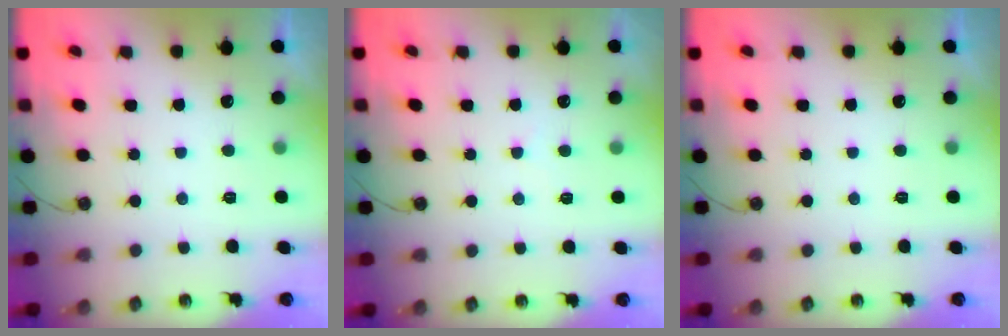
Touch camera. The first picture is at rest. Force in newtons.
{"total": 3.5, "press": 3.4, "slide": 0.5}
{"total": 0.0}